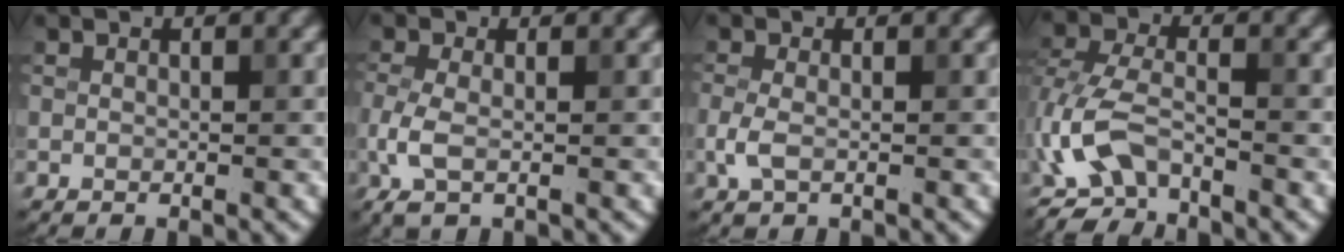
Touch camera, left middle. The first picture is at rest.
{"total": 2.8, "force": [-0.8, 1.2, 2.4], "torque": [-0.065, -0.005, -0.019]}
{"total": 1.9, "force": [-0.5, 1.0, 1.5], "torque": [-0.038, -0.001, -0.014]}
{"total": 5.3, "force": [-3.4, 2.3, 3.4], "torque": [-0.078, -0.003, -0.079]}